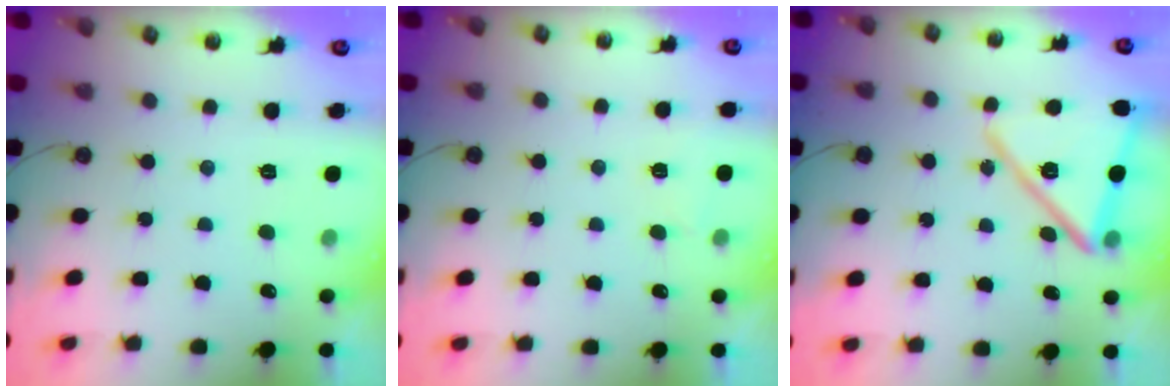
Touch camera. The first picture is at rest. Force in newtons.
{"total": 3.2, "press": 2.5, "slide": 2.0}
{"total": 16.0, "press": 15.9, "slide": 1.2}